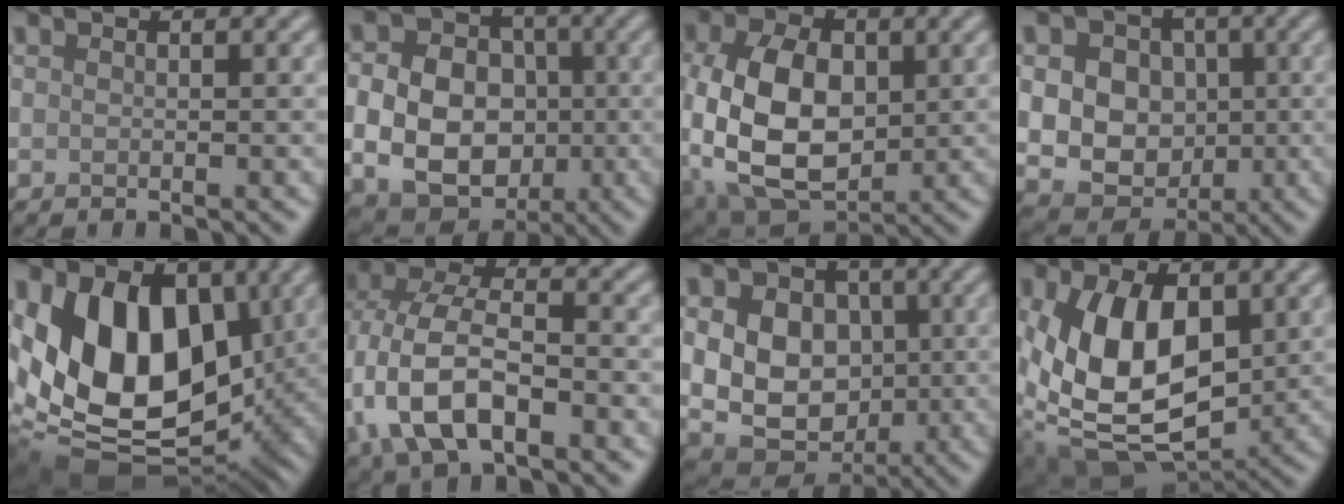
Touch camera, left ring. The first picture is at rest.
{"total": 10.1, "force": [-1.3, 8.0, 6.0], "torque": [-0.096, -0.014, -0.029]}
{"total": 11.2, "force": [-0.5, 7.3, 8.5], "torque": [-0.189, -0.007, -0.013]}
{"total": 11.6, "force": [1.6, 10.1, 5.5], "torque": [-0.097, 0.022, 0.019]}
{"total": 15.5, "force": [1.5, 10.0, 11.6], "torque": [-0.192, -0.017, 0.016]}
{"total": 9.9, "force": [-3.0, 5.4, 7.8], "torque": [-0.172, 0.001, -0.065]}
{"total": 11.9, "force": [1.0, 9.5, 7.1], "torque": [-0.114, 0.022, 0.007]}
{"total": 11.5, "force": [0.6, 6.9, 9.2], "torque": [-0.190, -0.010, 0.016]}